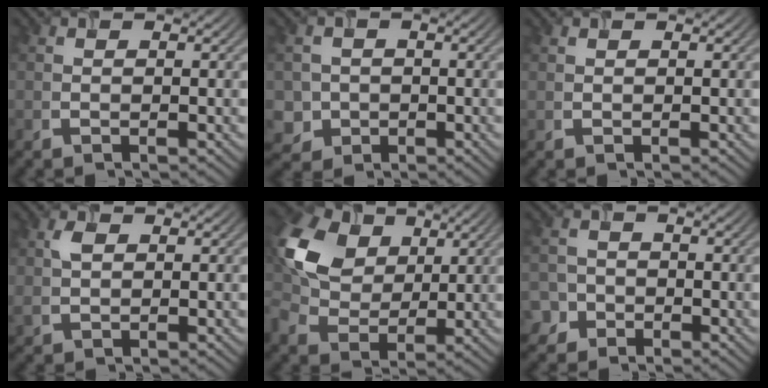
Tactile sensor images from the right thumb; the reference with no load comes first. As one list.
[{"total": 3.3, "force": [-0.8, 3.2, 0.3], "torque": [-0.005, -0.009, -0.025]}, {"total": 0.0}, {"total": 2.1, "force": [0.8, 1.3, 1.5], "torque": [-0.036, 0.002, 0.015]}, {"total": 11.3, "force": [3.9, 8.3, 6.7], "torque": [-0.173, 0.020, 0.064]}, {"total": 3.7, "force": [-2.0, 3.0, 0.7], "torque": [-0.010, 0.001, -0.052]}]